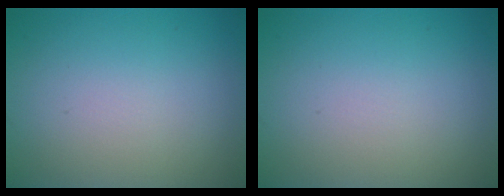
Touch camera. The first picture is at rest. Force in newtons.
{"total": 0.0}